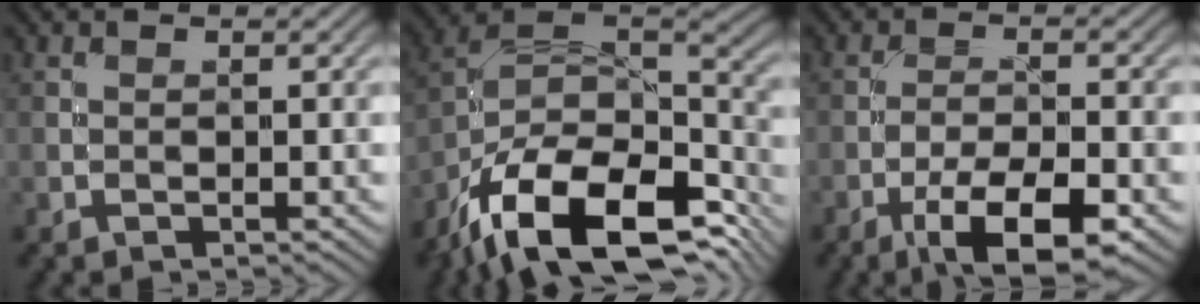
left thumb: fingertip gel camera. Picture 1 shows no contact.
{"total": 17.6, "force": [-9.8, 8.6, 11.7], "torque": [-0.242, -0.029, -0.164]}
{"total": 9.0, "force": [-5.1, 2.7, 6.8], "torque": [-0.119, -0.004, -0.087]}